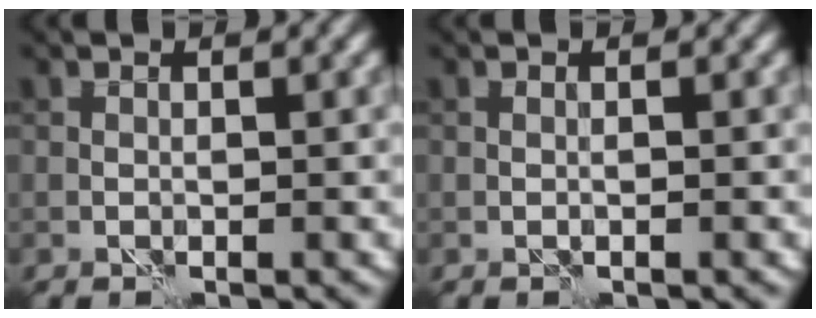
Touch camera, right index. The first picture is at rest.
{"total": 0.0}